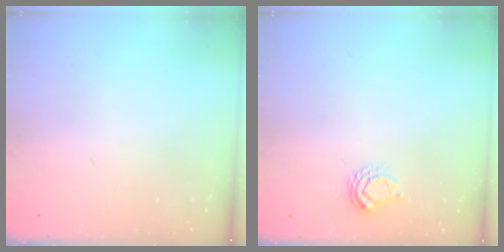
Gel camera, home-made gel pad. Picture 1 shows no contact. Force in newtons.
{"total": 4.8, "press": 4.8, "slide": 0.6}